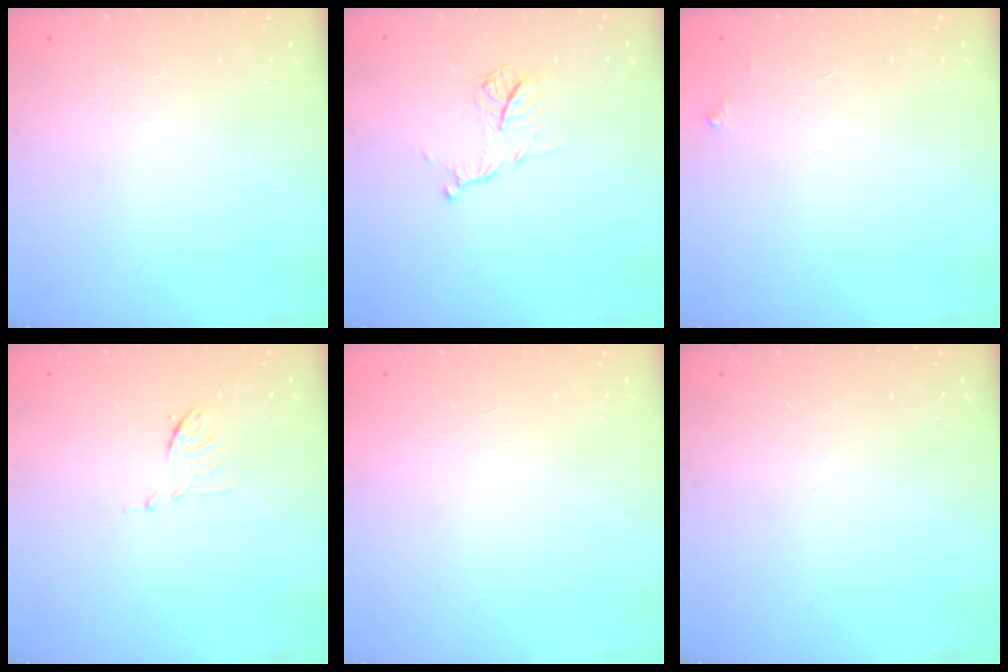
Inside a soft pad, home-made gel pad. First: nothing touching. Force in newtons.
{"total": 10.1, "press": 10.1, "slide": 0.5}
{"total": 2.5, "press": 2.5, "slide": 0.4}
{"total": 6.2, "press": 6.2, "slide": 0.7}
{"total": 1.6, "press": 1.5, "slide": 0.1}
{"total": 0.0}